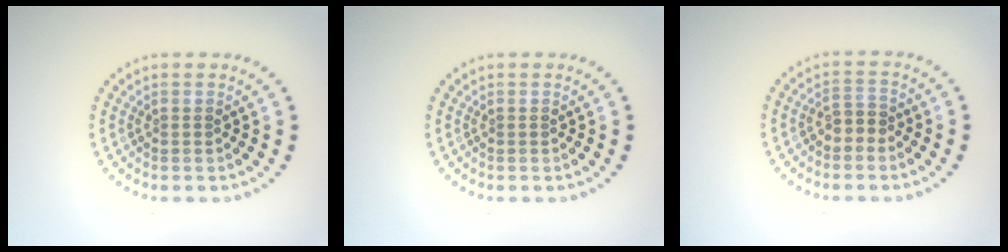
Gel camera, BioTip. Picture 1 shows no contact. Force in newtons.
{"total": 0.0}
{"total": 1.6, "press": 1.4, "slide": 0.7}